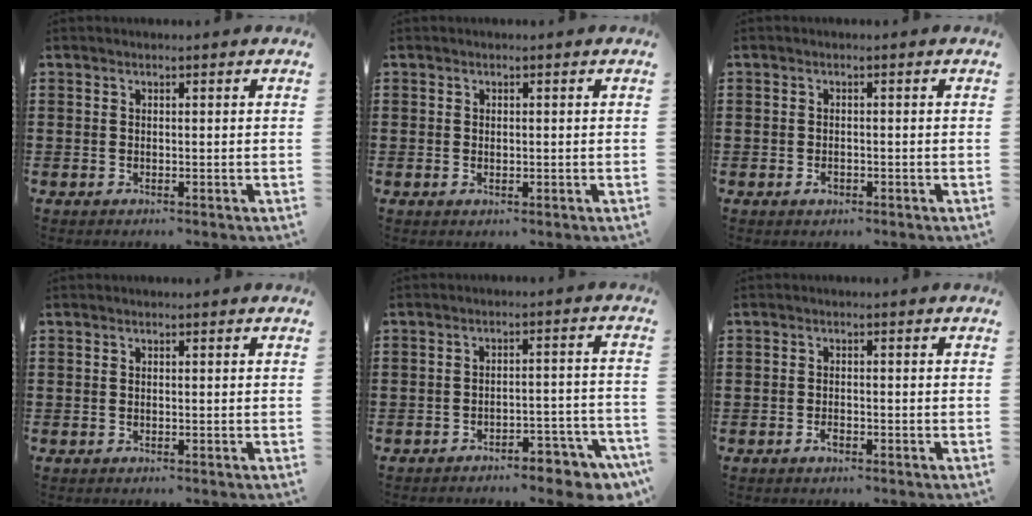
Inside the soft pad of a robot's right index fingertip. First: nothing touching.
{"total": 0.6, "force": [0.0, 0.3, 0.5], "torque": [-0.013, -0.001, 0.001]}
{"total": 1.1, "force": [-0.6, 0.7, 0.6], "torque": [-0.012, -0.002, -0.011]}
{"total": 0.0}
{"total": 5.1, "force": [-4.6, 0.7, 2.2], "torque": [-0.034, -0.001, -0.087]}
{"total": 1.3, "force": [-0.8, 0.6, 0.8], "torque": [-0.016, -0.002, -0.014]}